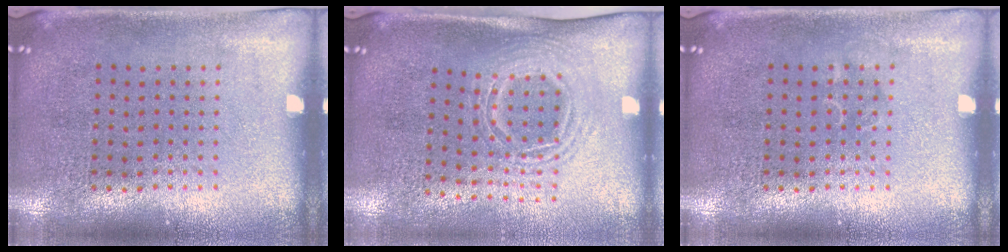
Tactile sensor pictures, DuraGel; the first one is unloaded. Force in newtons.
{"total": 1.6, "press": 1.3, "slide": 1.0}
{"total": 0.5, "press": 0.5, "slide": 0.1}